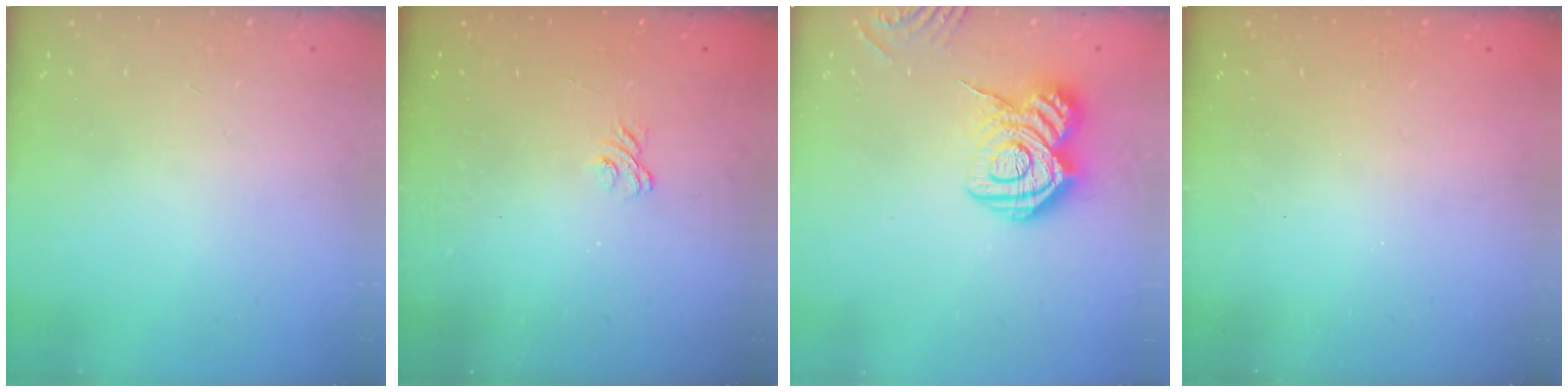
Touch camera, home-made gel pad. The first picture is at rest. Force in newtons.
{"total": 1.9, "press": 1.5, "slide": 1.1}
{"total": 14.7, "press": 14.6, "slide": 1.0}
{"total": 2.4, "press": 2.3, "slide": 0.8}